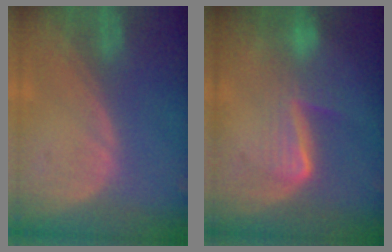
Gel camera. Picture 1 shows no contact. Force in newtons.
{"total": 6.7, "press": 5.8, "slide": 3.4}